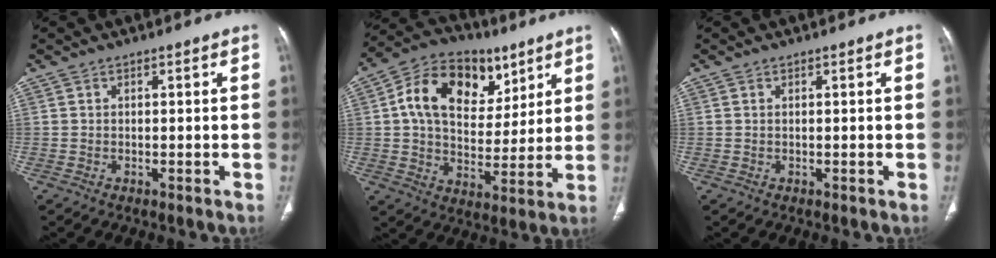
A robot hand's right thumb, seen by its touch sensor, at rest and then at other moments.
{"total": 18.3, "force": [7.2, 12.6, 11.2], "torque": [-0.156, -0.006, 0.121]}
{"total": 0.0}